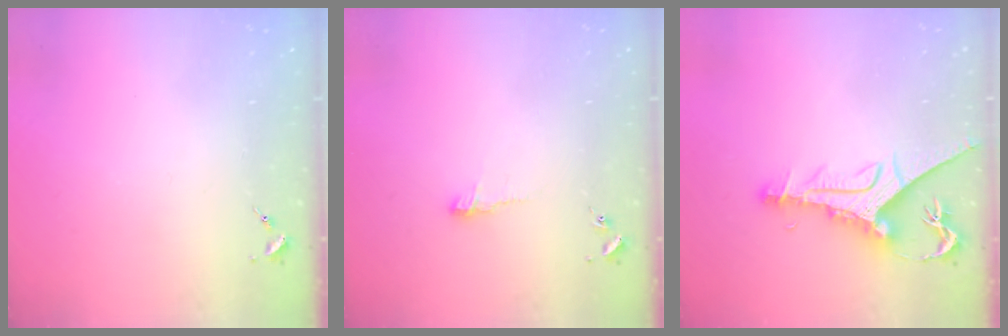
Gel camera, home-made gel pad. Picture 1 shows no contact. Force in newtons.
{"total": 4.7, "press": 4.7, "slide": 0.4}
{"total": 11.9, "press": 11.8, "slide": 1.3}